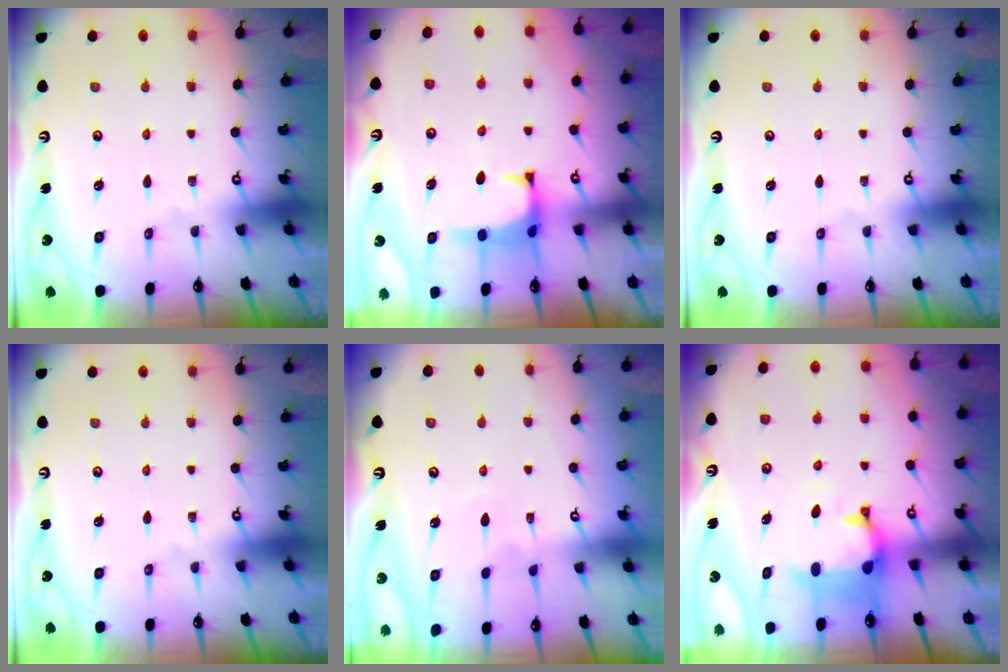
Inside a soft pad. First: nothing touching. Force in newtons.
{"total": 1.3, "press": 1.2, "slide": 0.6}
{"total": 0.0}
{"total": 0.0}
{"total": 4.4, "press": 4.4, "slide": 0.2}
{"total": 1.5, "press": 0.9, "slide": 1.2}